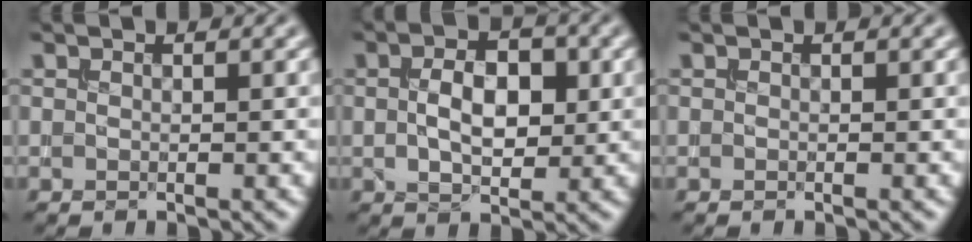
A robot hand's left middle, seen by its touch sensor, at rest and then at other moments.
{"total": 4.6, "force": [0.3, 2.6, 3.8], "torque": [-0.070, 0.003, 0.004]}
{"total": 0.0}